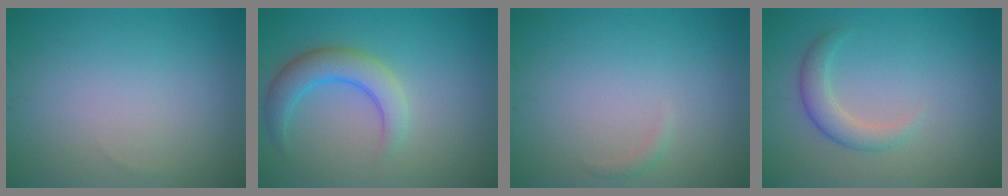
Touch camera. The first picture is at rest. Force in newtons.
{"total": 4.0, "press": 4.0, "slide": 0.3}
{"total": 0.6, "press": 0.6, "slide": 0.1}
{"total": 2.4, "press": 2.4, "slide": 0.1}